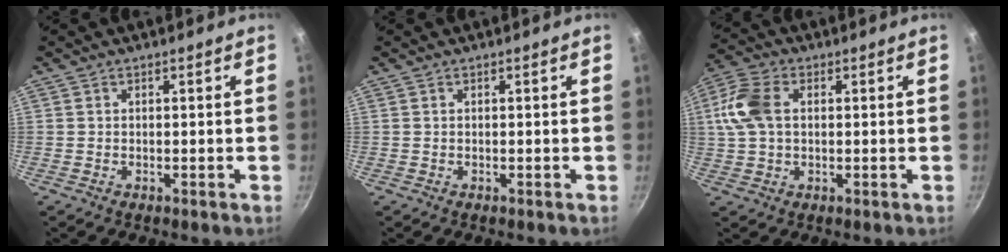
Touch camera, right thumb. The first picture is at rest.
{"total": 0.0}
{"total": 9.0, "force": [1.5, 5.8, 6.7], "torque": [-0.154, 0.018, 0.029]}